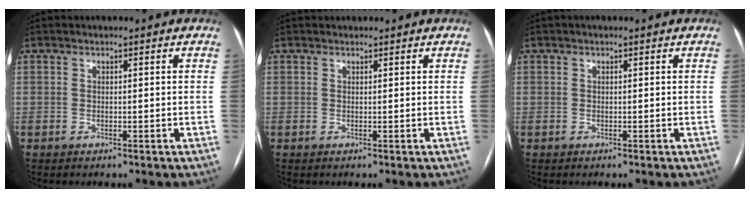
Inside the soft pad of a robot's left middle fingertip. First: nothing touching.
{"total": 0.9, "force": [0.8, 0.3, 0.0], "torque": [-0.004, 0.015, 0.015]}
{"total": 0.0}